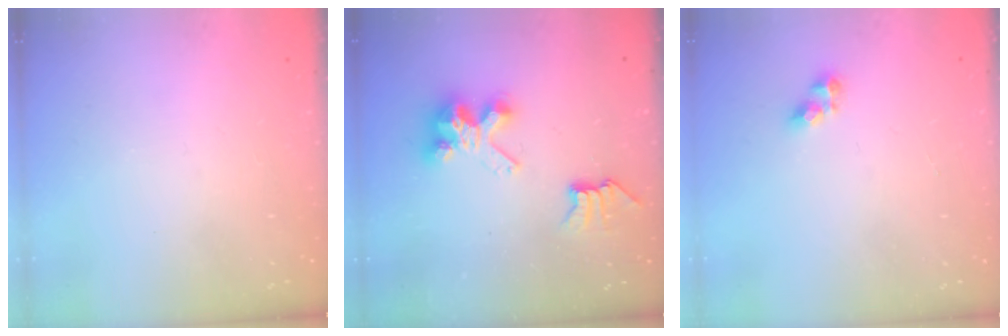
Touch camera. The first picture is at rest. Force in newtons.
{"total": 7.1, "press": 7.1, "slide": 0.1}
{"total": 5.5, "press": 5.5, "slide": 0.6}